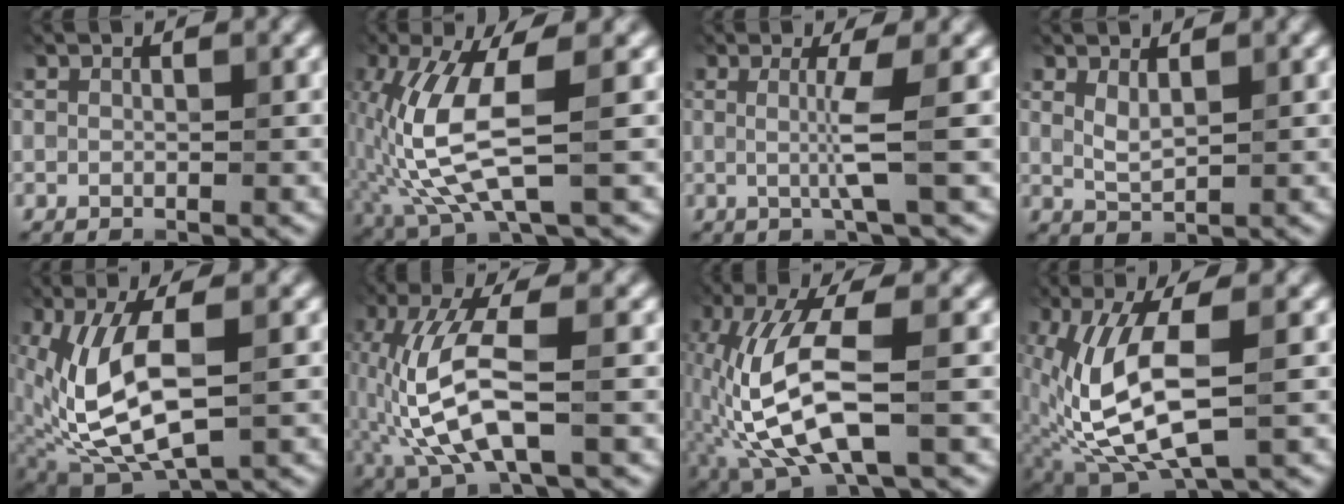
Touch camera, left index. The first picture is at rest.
{"total": 7.9, "force": [-1.2, 2.0, 7.5], "torque": [-0.177, -0.003, -0.008]}
{"total": 2.8, "force": [-0.3, 0.0, 2.8], "torque": [-0.060, 0.001, 0.000]}
{"total": 1.1, "force": [0.7, 0.2, 0.9], "torque": [-0.029, -0.002, 0.027]}
{"total": 8.9, "force": [0.0, 3.6, 8.2], "torque": [-0.191, -0.004, 0.013]}
{"total": 7.5, "force": [-1.8, 2.2, 7.0], "torque": [-0.167, 0.004, -0.019]}
{"total": 8.4, "force": [-2.4, 2.5, 7.7], "torque": [-0.175, 0.008, -0.034]}
{"total": 8.8, "force": [-0.8, 3.0, 8.3], "torque": [-0.184, -0.003, -0.004]}